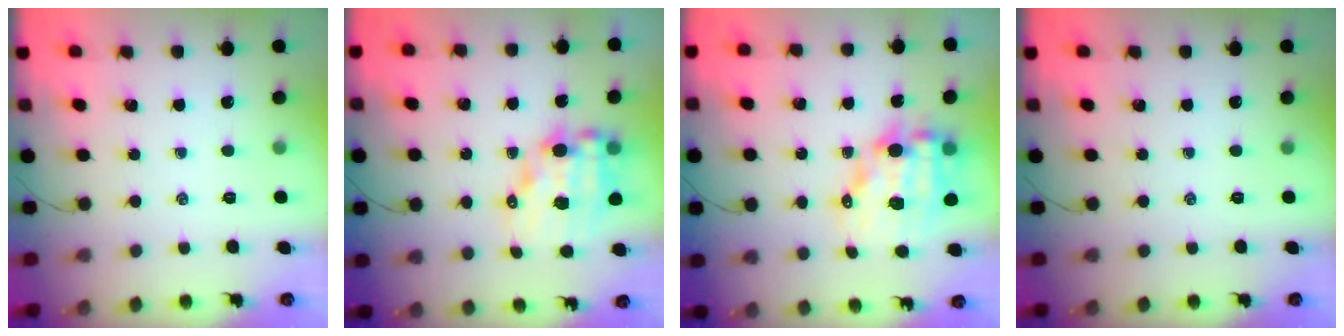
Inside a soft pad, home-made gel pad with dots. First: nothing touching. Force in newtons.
{"total": 11.3, "press": 10.9, "slide": 2.8}
{"total": 12.7, "press": 12.3, "slide": 3.2}
{"total": 0.0}